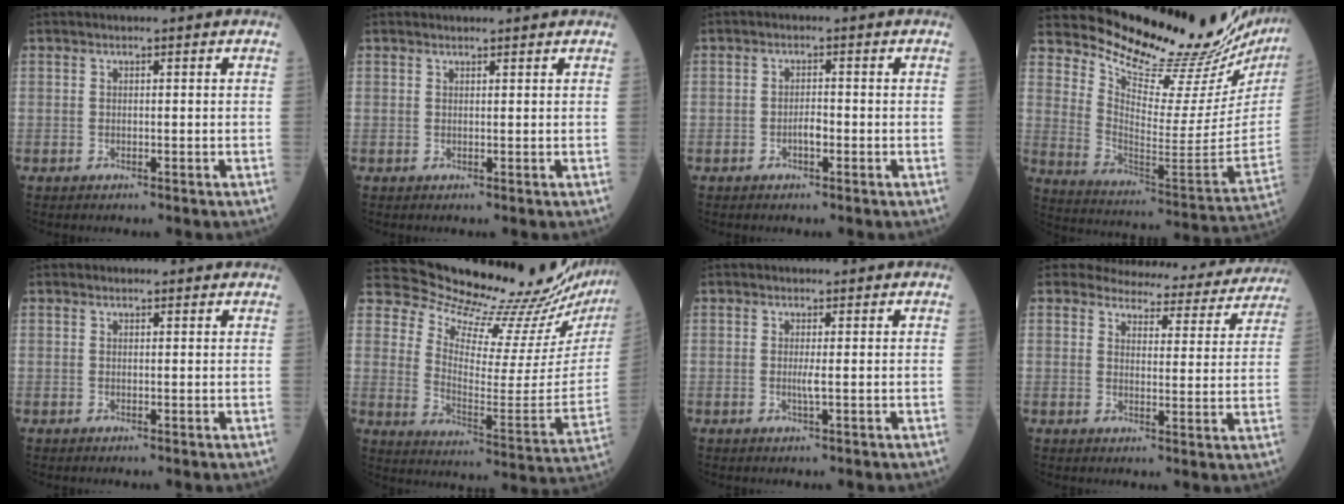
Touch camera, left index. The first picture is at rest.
{"total": 1.2, "force": [1.2, 0.2, 0.1], "torque": [-0.009, 0.005, 0.015]}
{"total": 1.9, "force": [-1.2, 0.6, 1.3], "torque": [-0.023, -0.001, -0.022]}
{"total": 26.5, "force": [24.6, 2.1, 9.6], "torque": [-0.154, -0.141, 0.332]}
{"total": 0.6, "force": [0.3, 0.5, 0.1], "torque": [-0.005, -0.003, 0.000]}
{"total": 22.3, "force": [21.3, 0.6, 6.4], "torque": [-0.120, -0.130, 0.284]}
{"total": 1.2, "force": [-0.4, -0.2, 1.1], "torque": [-0.026, -0.006, -0.009]}
{"total": 18.2, "force": [17.1, 5.2, 3.5], "torque": [-0.025, -0.044, 0.181]}